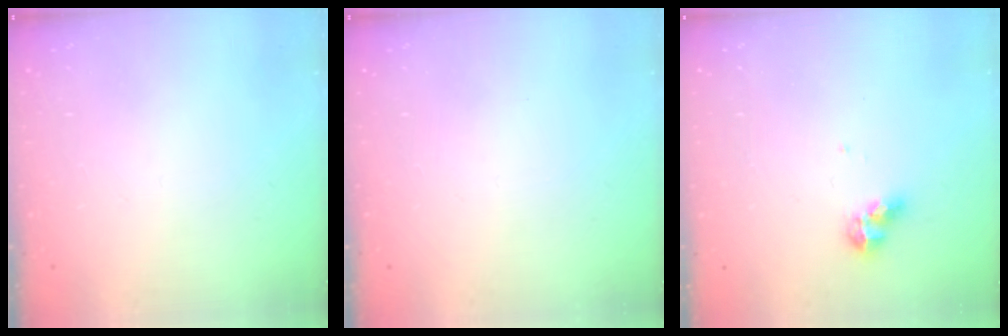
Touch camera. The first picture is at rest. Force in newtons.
{"total": 0.0}
{"total": 7.1, "press": 7.1, "slide": 0.3}